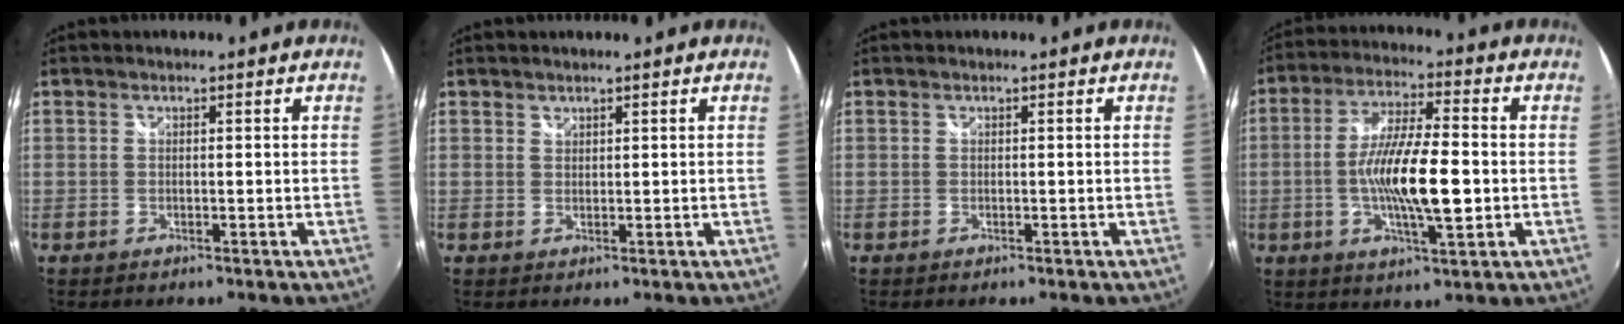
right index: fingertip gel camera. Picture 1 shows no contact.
{"total": 0.8, "force": [0.7, 0.4, 0.0], "torque": [0.002, 0.002, 0.013]}
{"total": 0.0}
{"total": 12.9, "force": [-1.9, 2.7, 12.5], "torque": [-0.236, -0.004, -0.035]}